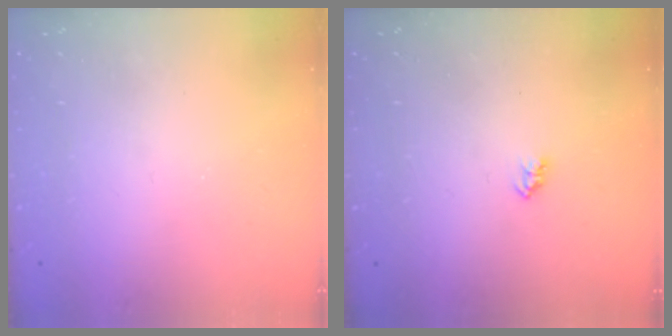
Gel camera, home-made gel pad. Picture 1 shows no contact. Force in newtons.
{"total": 2.1, "press": 2.1, "slide": 0.4}